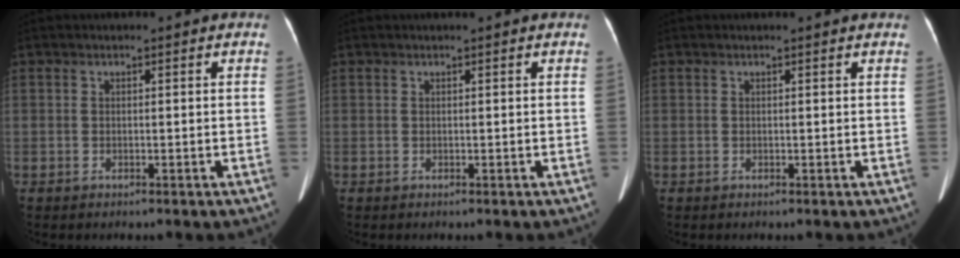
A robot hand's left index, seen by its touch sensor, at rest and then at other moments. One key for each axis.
{"total": 0.8, "fx": 0.7, "fy": 0.0, "fz": 0.5, "tx": -0.008, "ty": 0.007, "tz": 0.013}
{"total": 1.8, "fx": 1.7, "fy": 0.0, "fz": 0.6, "tx": -0.011, "ty": 0.011, "tz": 0.020}